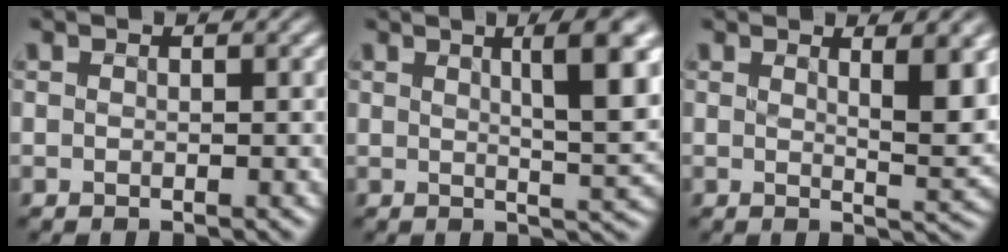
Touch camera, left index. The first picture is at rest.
{"total": 6.3, "force": [2.3, 1.3, 5.8], "torque": [-0.068, 0.005, 0.042]}
{"total": 4.8, "force": [1.8, 1.2, 4.2], "torque": [-0.051, -0.007, 0.033]}